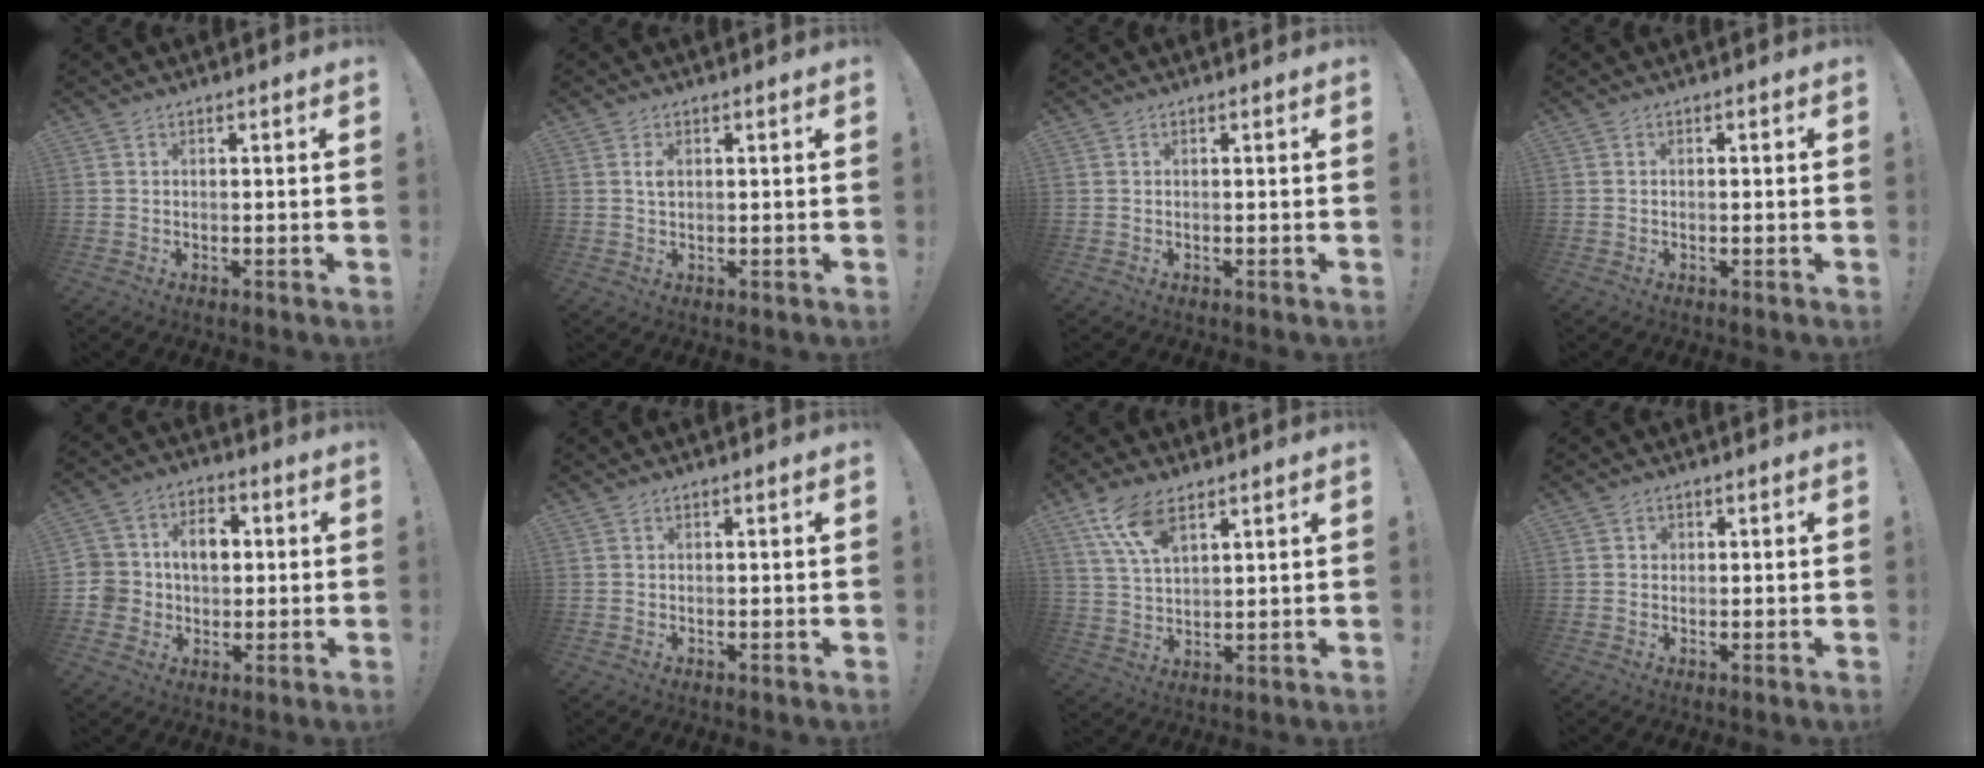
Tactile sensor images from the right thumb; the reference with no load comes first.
{"total": 1.6, "force": [0.4, 0.8, 1.3], "torque": [-0.016, -0.002, 0.004]}
{"total": 0.0}
{"total": 0.6, "force": [-0.4, 0.2, 0.3], "torque": [-0.012, 0.004, -0.007]}
{"total": 11.1, "force": [0.9, 9.4, 5.8], "torque": [-0.094, 0.010, 0.023]}
{"total": 0.0}
{"total": 9.8, "force": [6.1, 3.9, 6.6], "torque": [-0.128, -0.021, 0.117]}
{"total": 1.2, "force": [0.3, 1.1, 0.3], "torque": [-0.004, 0.002, 0.004]}